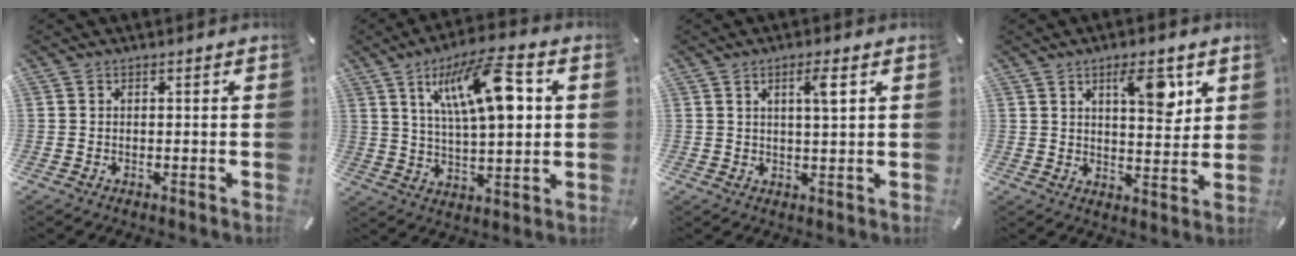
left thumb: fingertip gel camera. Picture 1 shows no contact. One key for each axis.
{"total": 16.8, "fx": 6.0, "fy": 6.0, "fz": 14.5, "tx": -0.259, "ty": -0.005, "tz": 0.092}
{"total": 4.0, "fx": 1.7, "fy": 0.4, "fz": 3.6, "tx": -0.067, "ty": -0.001, "tz": 0.023}
{"total": 9.1, "fx": 4.6, "fy": 3.7, "fz": 6.9, "tx": -0.090, "ty": -0.024, "tz": 0.070}